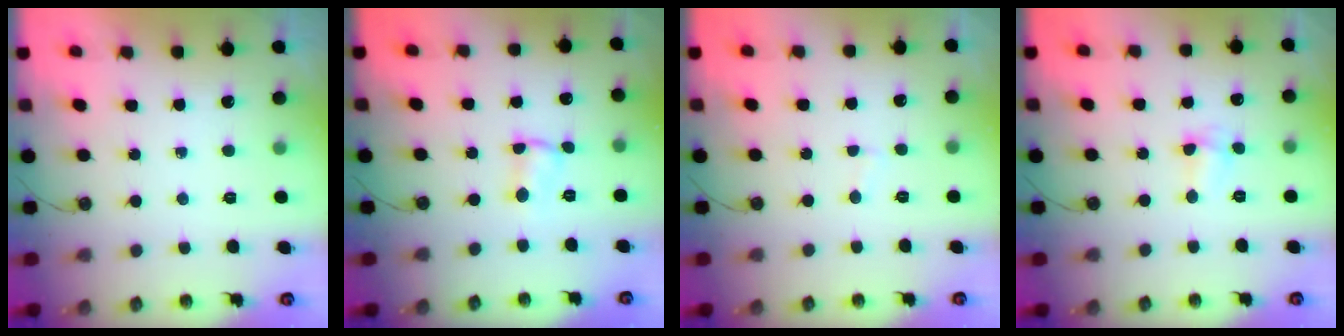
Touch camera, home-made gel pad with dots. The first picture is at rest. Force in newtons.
{"total": 1.5, "press": 1.4, "slide": 0.4}
{"total": 1.7, "press": 1.7, "slide": 0.2}
{"total": 2.6, "press": 2.5, "slide": 0.6}